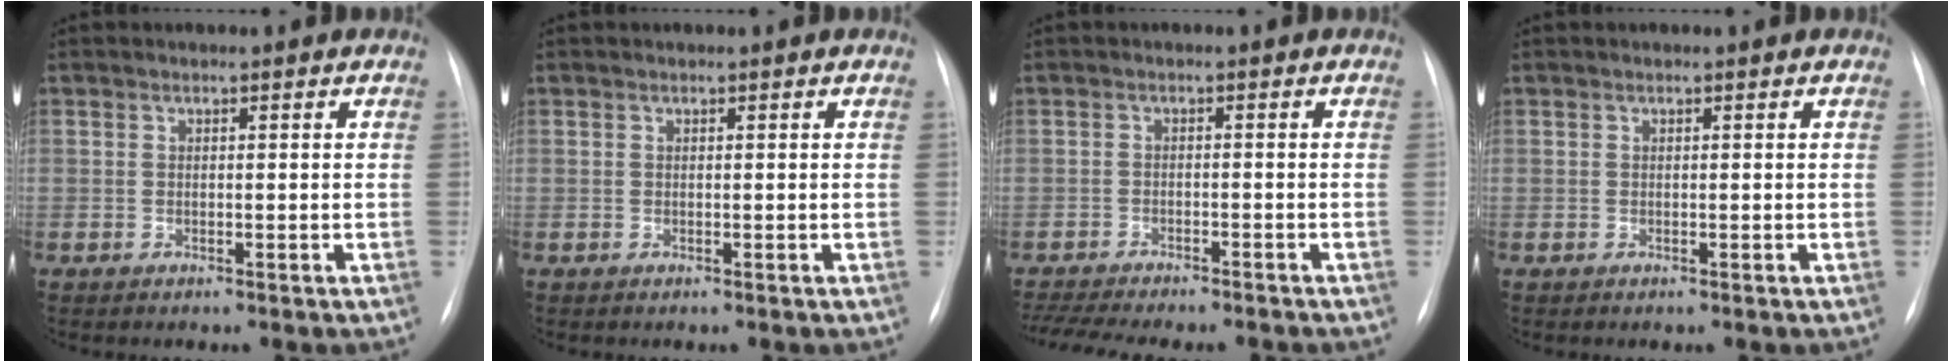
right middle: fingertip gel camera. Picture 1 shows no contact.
{"total": 0.0}
{"total": 14.7, "force": [-13.0, 3.1, 6.2], "torque": [-0.131, -0.012, -0.177]}
{"total": 0.0}